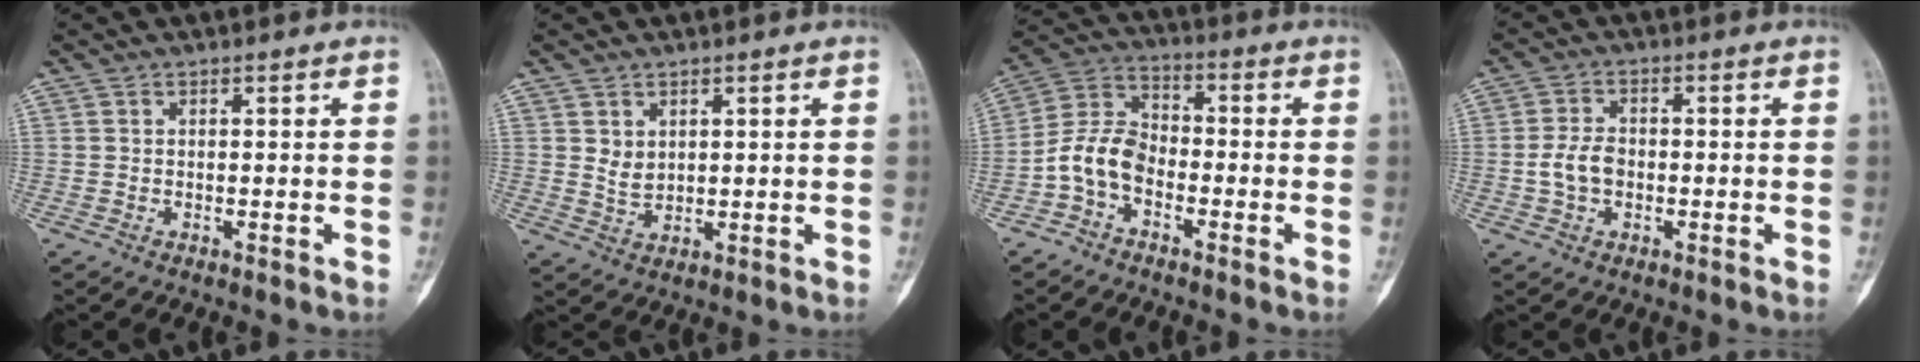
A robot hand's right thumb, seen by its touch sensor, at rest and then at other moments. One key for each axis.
{"total": 3.0, "fx": 1.2, "fy": 2.2, "fz": 1.7, "tx": -0.017, "ty": -0.012, "tz": 0.029}
{"total": 8.5, "fx": -3.4, "fy": 5.6, "fz": 5.4, "tx": -0.099, "ty": 0.040, "tz": -0.080}
{"total": 5.0, "fx": -0.8, "fy": 3.4, "fz": 3.5, "tx": -0.070, "ty": 0.014, "tz": -0.018}